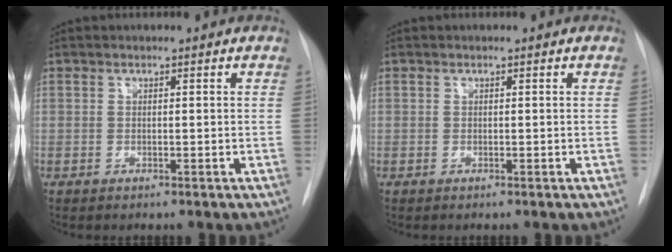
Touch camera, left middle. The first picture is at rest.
{"total": 0.0}